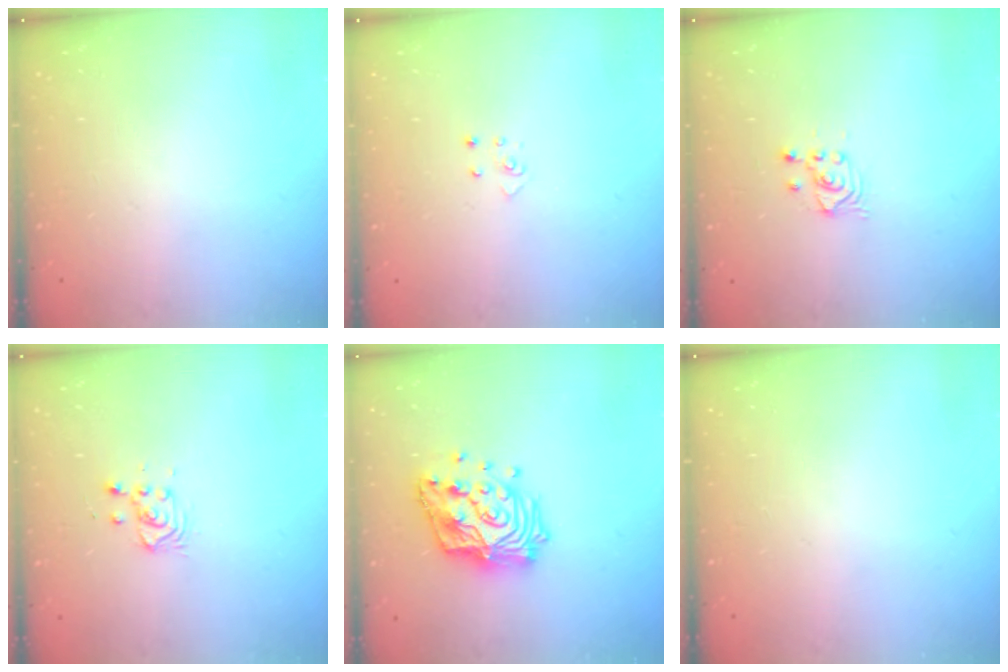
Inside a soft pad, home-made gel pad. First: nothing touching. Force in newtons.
{"total": 3.4, "press": 3.4, "slide": 0.3}
{"total": 2.6, "press": 2.6, "slide": 0.1}
{"total": 3.3, "press": 3.3, "slide": 0.2}
{"total": 17.5, "press": 17.4, "slide": 1.4}
{"total": 0.0}